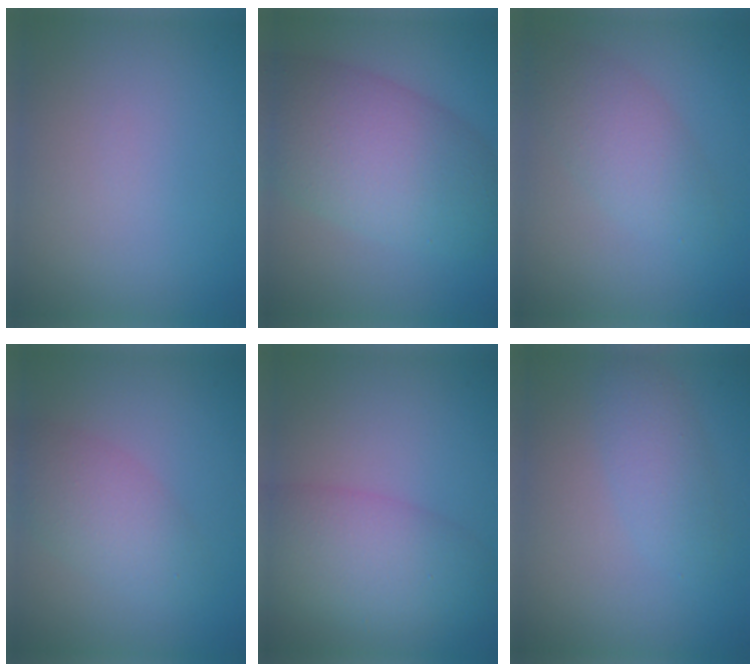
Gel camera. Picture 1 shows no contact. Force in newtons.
{"total": 9.4, "press": 9.4, "slide": 0.4}
{"total": 3.5, "press": 3.5, "slide": 0.1}
{"total": 2.7, "press": 2.7, "slide": 0.2}
{"total": 6.6, "press": 6.6, "slide": 0.5}
{"total": 2.4, "press": 2.4, "slide": 0.1}